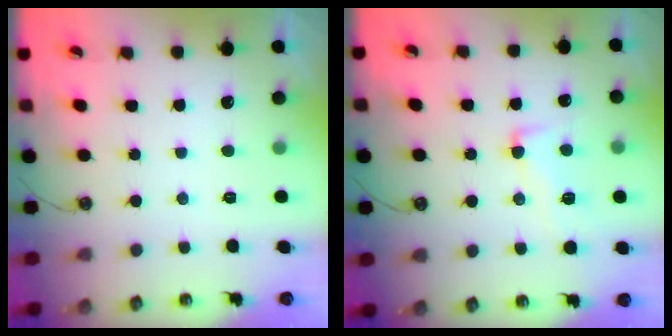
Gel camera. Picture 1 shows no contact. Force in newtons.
{"total": 3.3, "press": 3.1, "slide": 1.2}